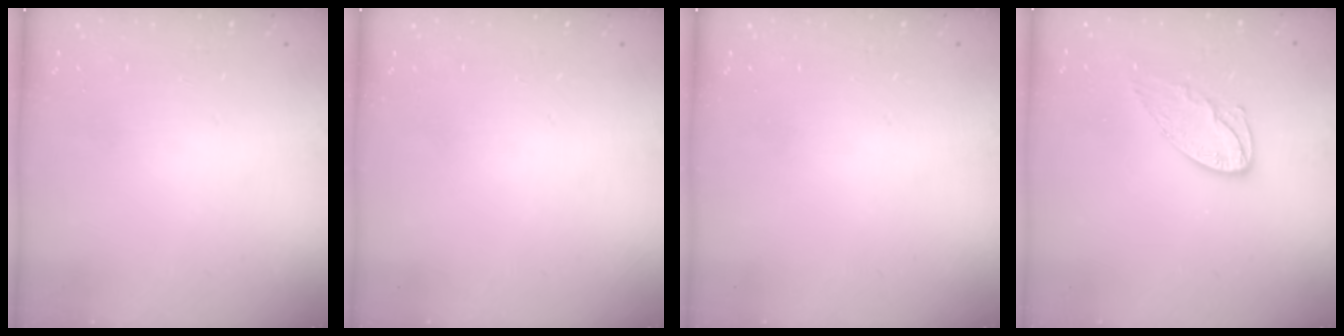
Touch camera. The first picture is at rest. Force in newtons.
{"total": 0.0}
{"total": 0.0}
{"total": 9.1, "press": 9.1, "slide": 0.5}